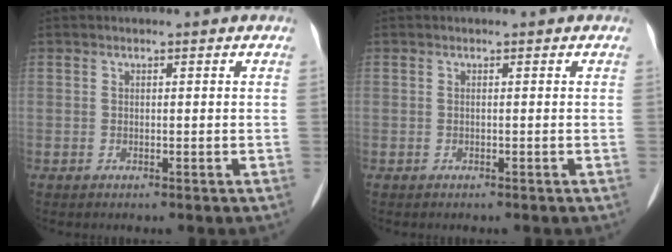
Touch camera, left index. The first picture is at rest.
{"total": 0.0}